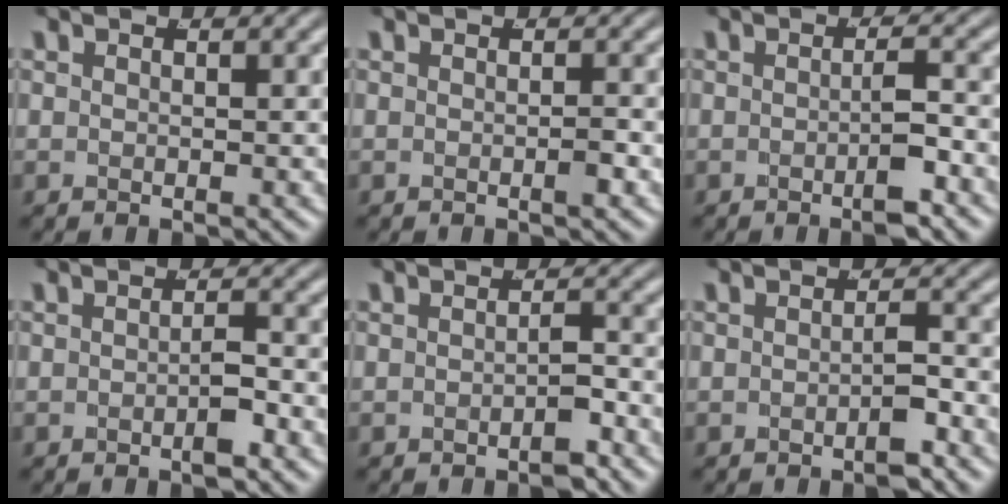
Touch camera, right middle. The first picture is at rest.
{"total": 0.7, "force": [-0.4, -0.1, 0.5], "torque": [-0.005, 0.003, -0.010]}
{"total": 2.7, "force": [-1.3, 0.0, 2.3], "torque": [-0.024, 0.002, -0.025]}
{"total": 1.7, "force": [-1.0, 0.1, 1.4], "torque": [-0.014, 0.002, -0.018]}
{"total": 2.0, "force": [-1.6, 0.3, 1.1], "torque": [-0.007, -0.001, -0.028]}
{"total": 2.1, "force": [-1.5, 0.2, 1.4], "torque": [-0.012, 0.000, -0.027]}